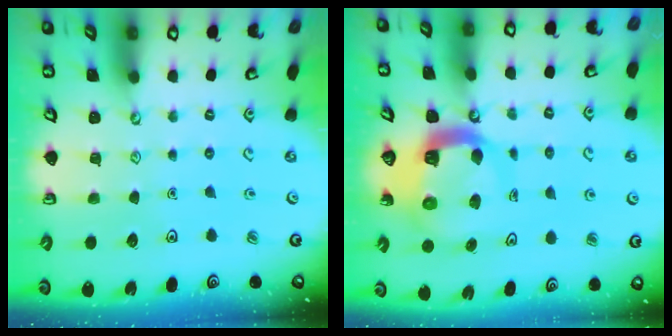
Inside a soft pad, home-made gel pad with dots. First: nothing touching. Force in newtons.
{"total": 9.6, "press": 9.6, "slide": 1.3}